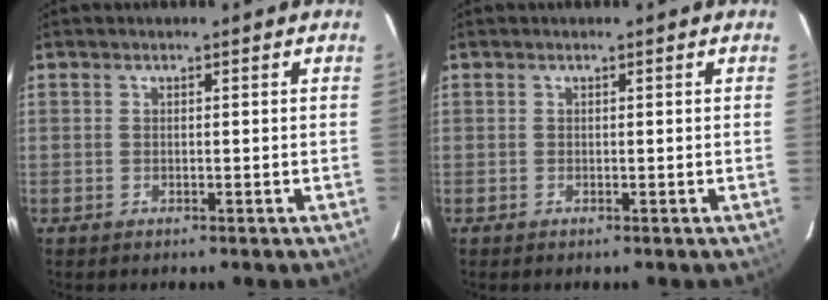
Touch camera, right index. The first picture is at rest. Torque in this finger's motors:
{"motor_torque": [0.13, 0.07, 0.12, 0.01]}